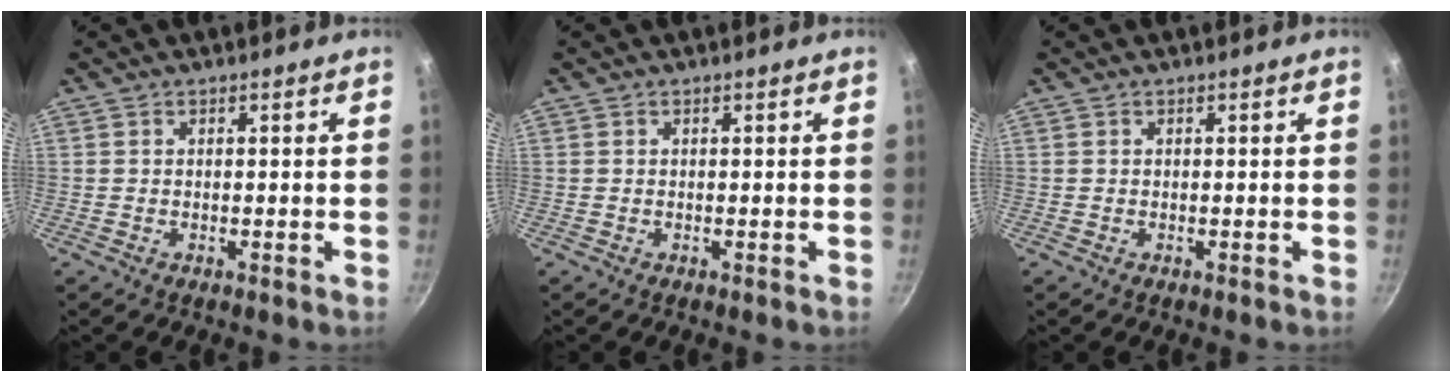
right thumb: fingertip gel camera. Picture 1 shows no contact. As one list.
[{"total": 0.0}, {"total": 0.0}]